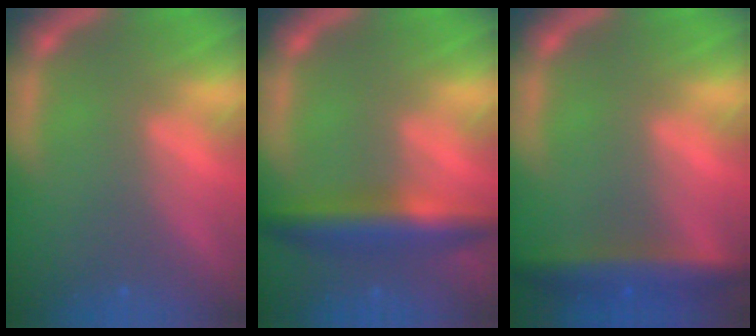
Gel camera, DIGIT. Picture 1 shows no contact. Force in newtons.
{"total": 5.5}
{"total": 5.0}